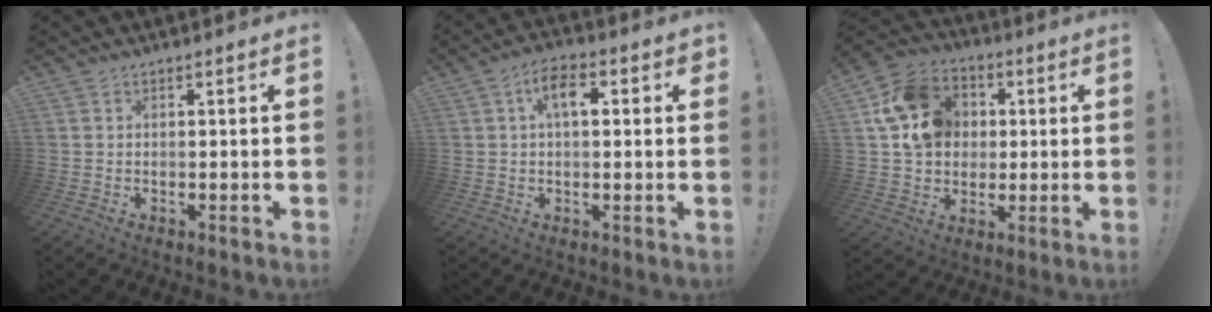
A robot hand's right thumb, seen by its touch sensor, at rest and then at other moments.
{"total": 7.4, "force": [1.8, 3.8, 6.1], "torque": [-0.089, 0.005, 0.027]}
{"total": 15.8, "force": [3.5, 13.5, 7.6], "torque": [-0.108, 0.001, 0.077]}